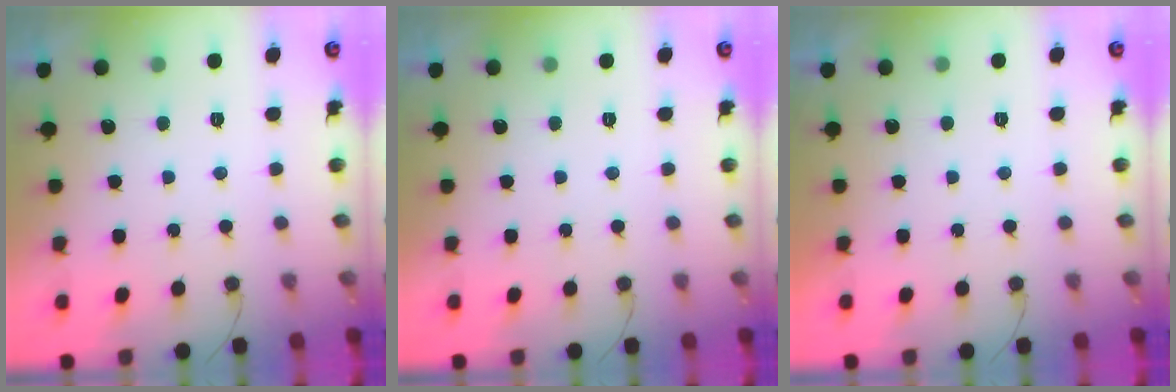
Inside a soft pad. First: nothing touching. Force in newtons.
{"total": 0.0}
{"total": 1.7, "press": 1.7, "slide": 0.0}